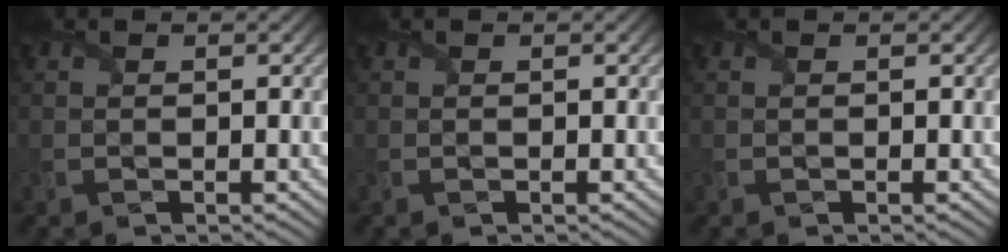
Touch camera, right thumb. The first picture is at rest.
{"total": 0.0}
{"total": 0.0}